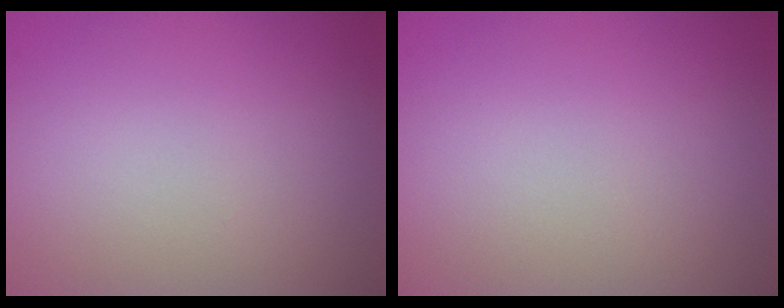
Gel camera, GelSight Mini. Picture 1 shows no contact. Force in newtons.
{"total": 0.0}